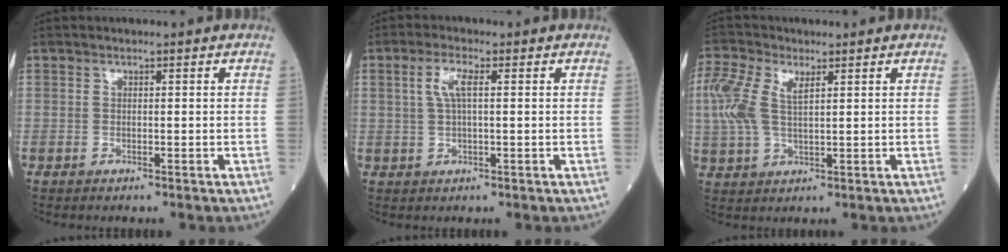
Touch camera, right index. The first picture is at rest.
{"total": 3.5, "force": [0.9, 0.7, 3.3], "torque": [-0.072, 0.009, 0.020]}
{"total": 8.6, "force": [2.7, 3.8, 7.2], "torque": [-0.189, 0.021, 0.058]}